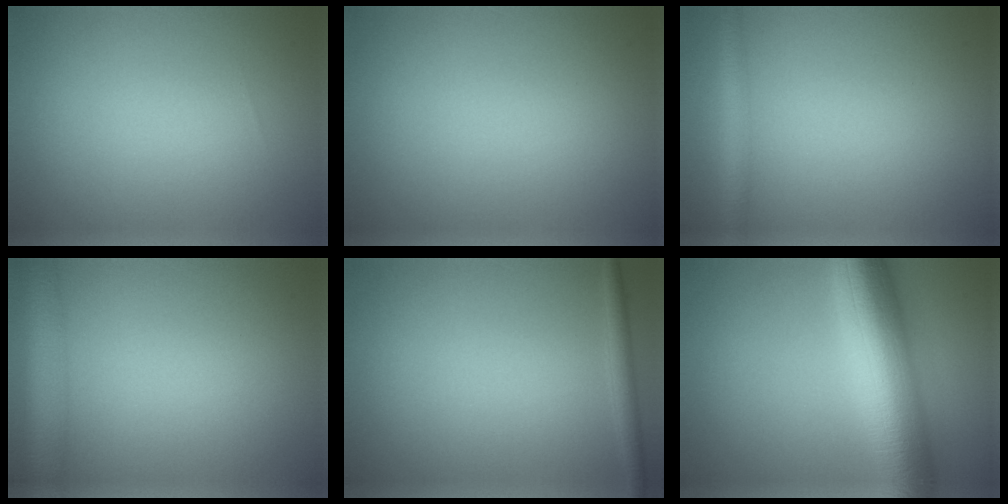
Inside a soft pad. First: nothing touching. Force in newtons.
{"total": 0.0}
{"total": 2.3, "press": 2.3, "slide": 0.0}
{"total": 4.5, "press": 4.5, "slide": 0.3}
{"total": 1.5, "press": 1.5, "slide": 0.1}
{"total": 10.4, "press": 10.4, "slide": 0.2}